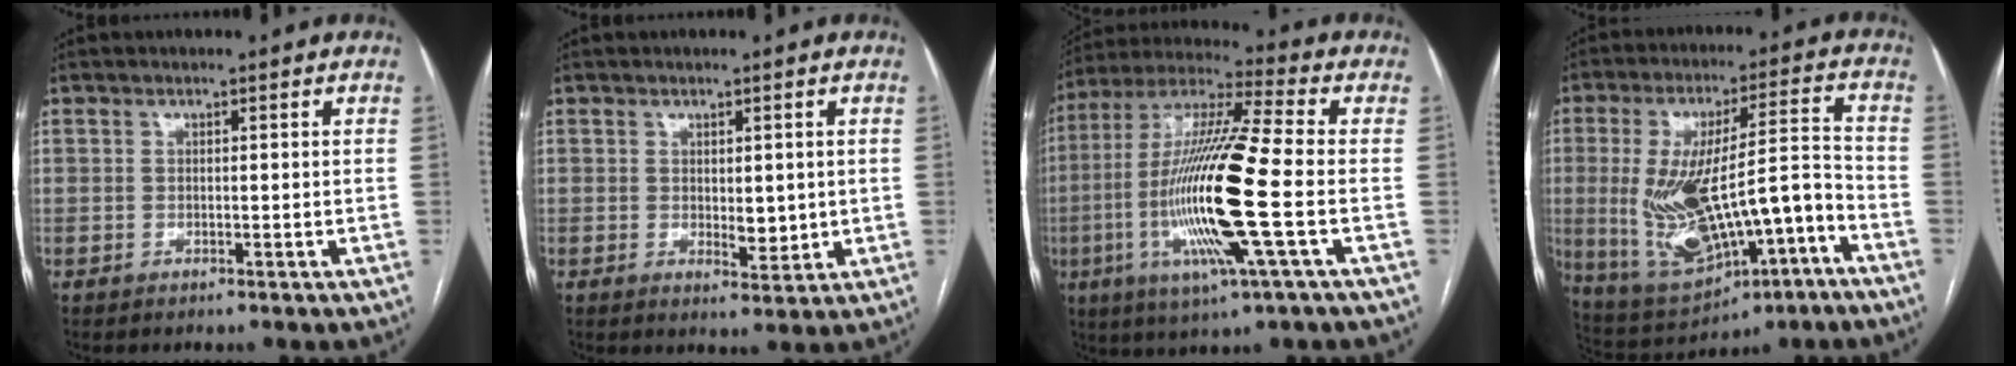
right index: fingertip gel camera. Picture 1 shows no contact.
{"total": 3.4, "force": [0.2, 1.7, 2.9], "torque": [-0.042, -0.010, 0.011]}
{"total": 19.3, "force": [-3.8, 0.4, 18.9], "torque": [-0.389, -0.013, -0.079]}
{"total": 19.0, "force": [-5.4, 5.4, 17.4], "torque": [-0.334, 0.013, -0.064]}